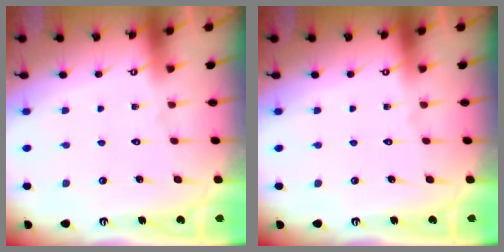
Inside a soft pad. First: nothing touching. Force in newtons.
{"total": 0.0}